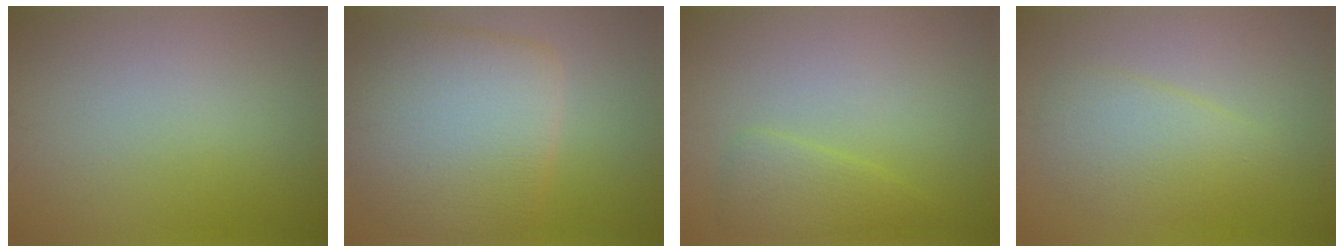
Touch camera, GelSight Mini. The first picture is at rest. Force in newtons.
{"total": 9.2, "press": 9.2, "slide": 0.5}
{"total": 2.4, "press": 2.4, "slide": 0.2}
{"total": 3.6, "press": 3.6, "slide": 0.0}